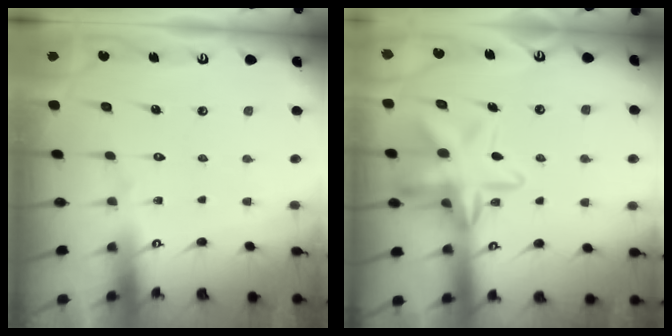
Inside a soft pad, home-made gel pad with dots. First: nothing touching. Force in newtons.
{"total": 14.3, "press": 14.2, "slide": 1.3}